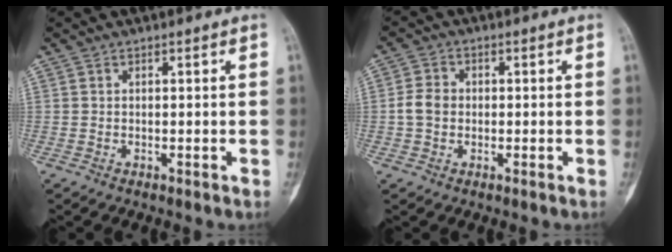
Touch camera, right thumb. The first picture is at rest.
{"total": 3.8, "force": [-0.4, 3.0, 2.3], "torque": [-0.045, 0.010, -0.013]}